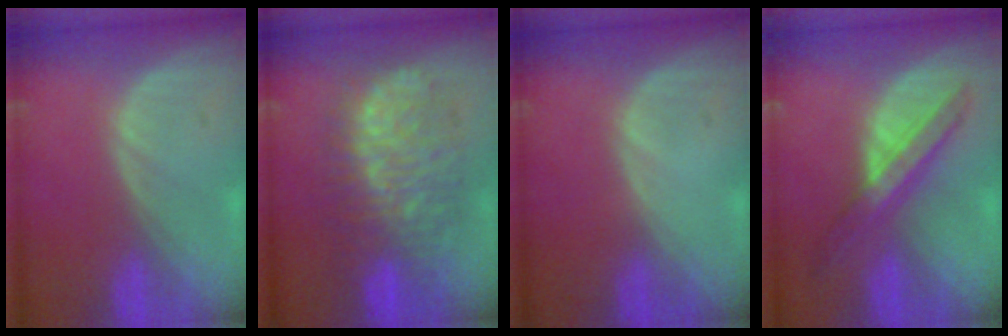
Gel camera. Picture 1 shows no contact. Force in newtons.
{"total": 11.0, "press": 10.9, "slide": 1.3}
{"total": 0.0}
{"total": 6.7, "press": 6.3, "slide": 2.2}